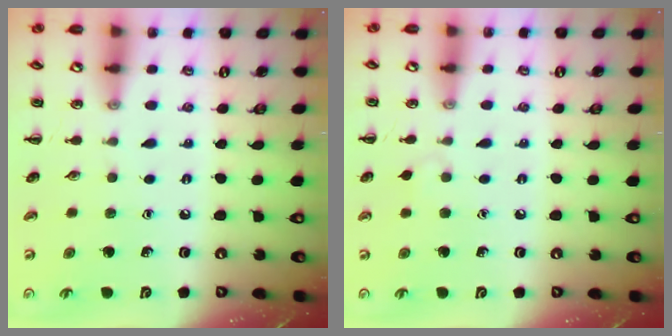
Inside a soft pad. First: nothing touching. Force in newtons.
{"total": 2.8, "press": 2.5, "slide": 1.1}